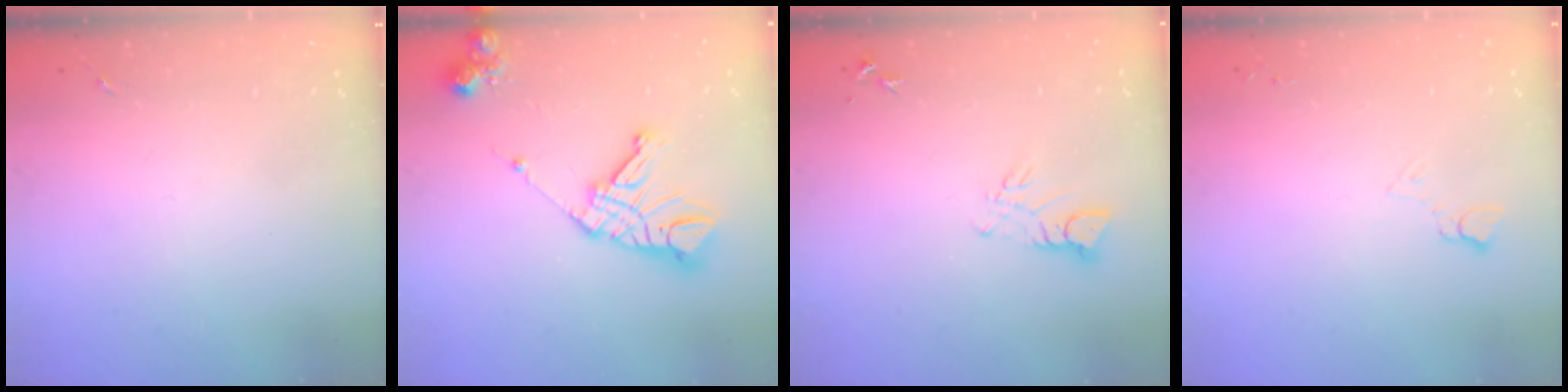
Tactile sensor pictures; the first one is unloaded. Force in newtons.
{"total": 16.3, "press": 16.2, "slide": 1.8}
{"total": 4.8, "press": 4.8, "slide": 0.5}
{"total": 3.8, "press": 3.7, "slide": 0.5}